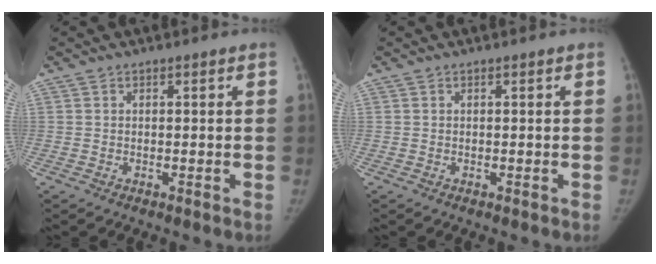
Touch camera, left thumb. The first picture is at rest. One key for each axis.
{"total": 0.0}